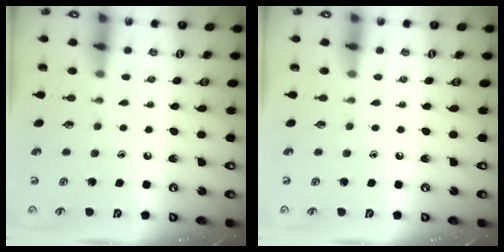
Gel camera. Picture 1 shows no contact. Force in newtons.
{"total": 0.0}